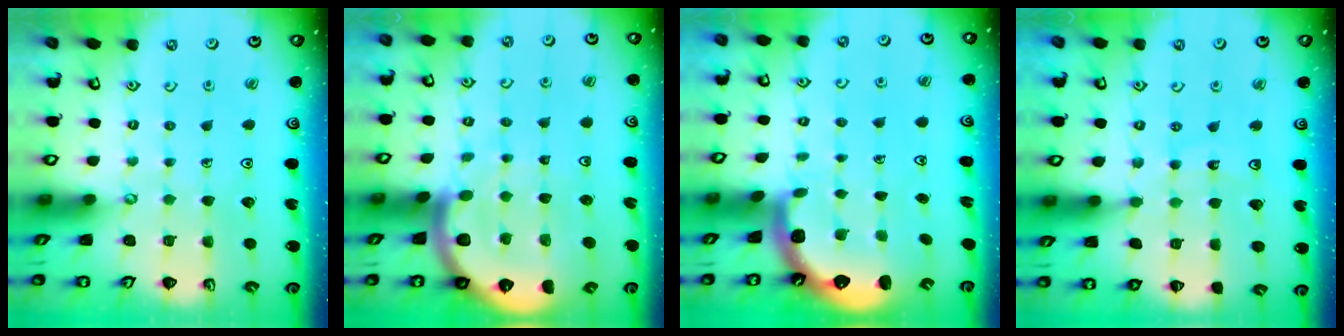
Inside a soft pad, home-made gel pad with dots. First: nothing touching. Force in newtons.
{"total": 8.1, "press": 8.0, "slide": 1.0}
{"total": 1.6, "press": 1.5, "slide": 0.6}
{"total": 10.3, "press": 9.9, "slide": 3.1}